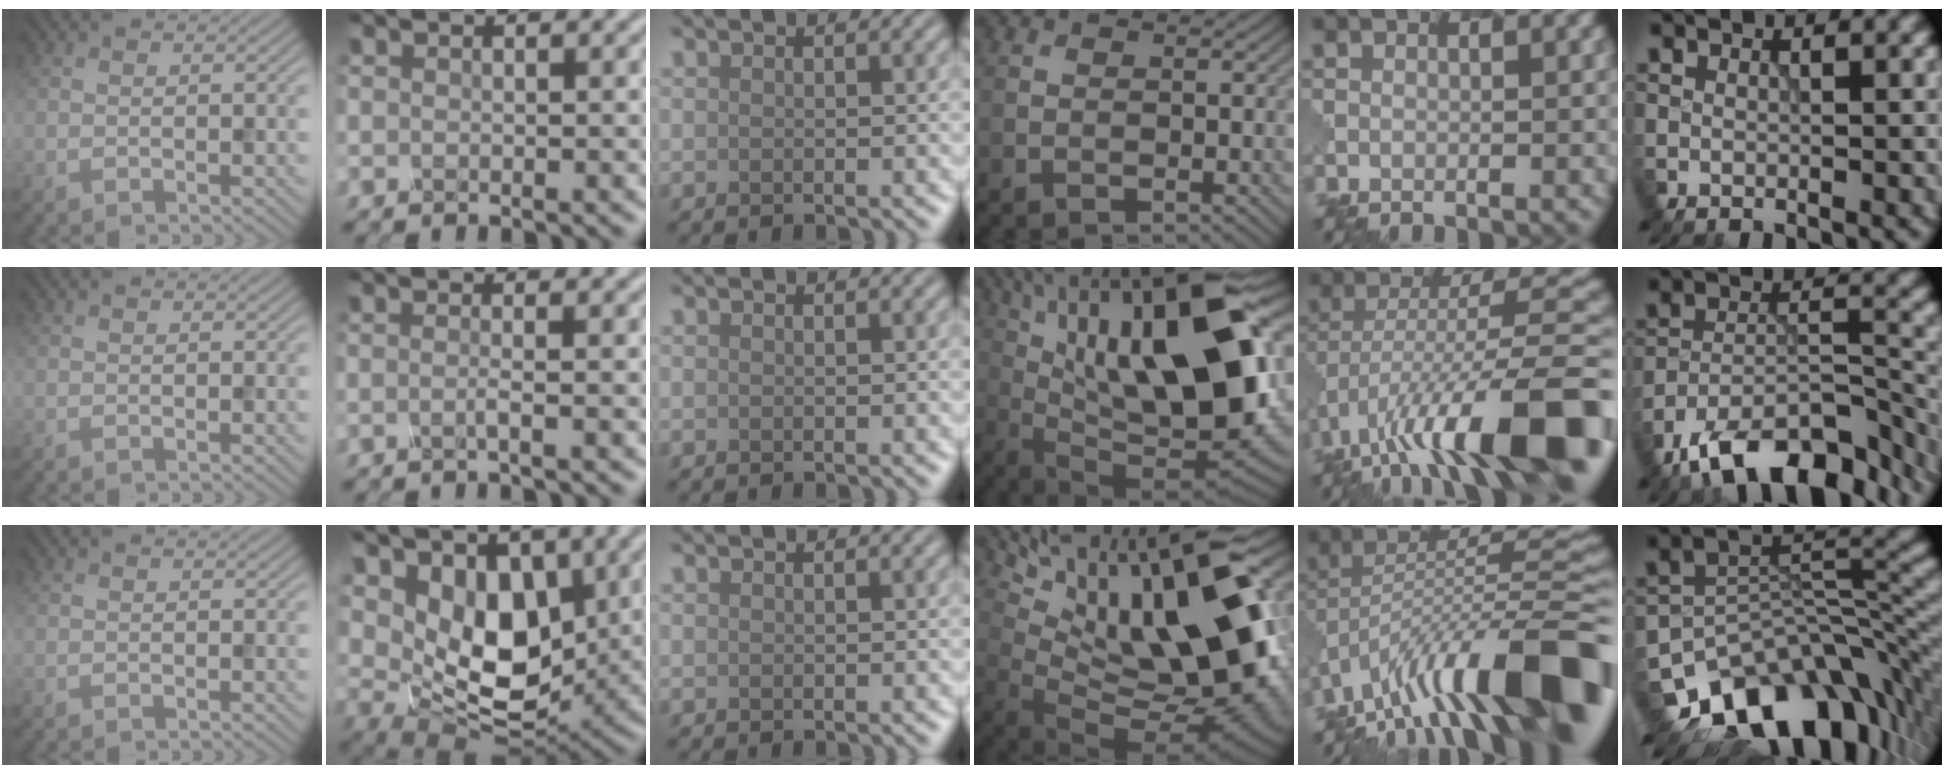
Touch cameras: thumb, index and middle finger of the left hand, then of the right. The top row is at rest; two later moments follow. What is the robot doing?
{"motion": "twist", "object": "rubiks cube"}